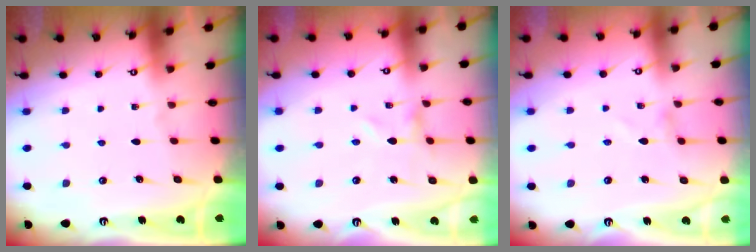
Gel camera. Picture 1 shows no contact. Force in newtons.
{"total": 0.0}
{"total": 1.3, "press": 1.3, "slide": 0.1}